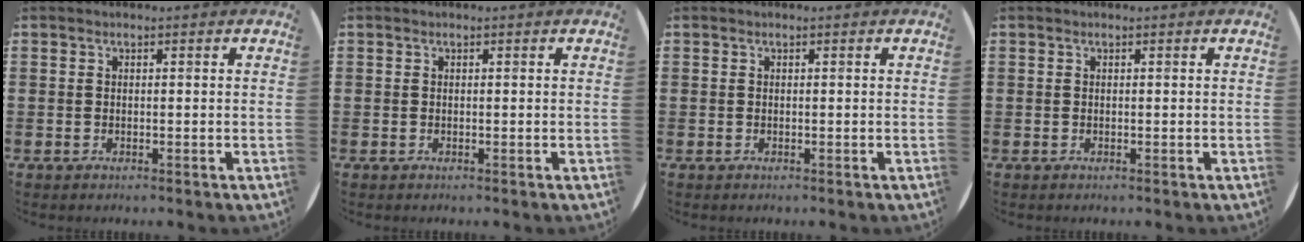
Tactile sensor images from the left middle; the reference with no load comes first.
{"total": 0.0}
{"total": 0.0}
{"total": 0.0}